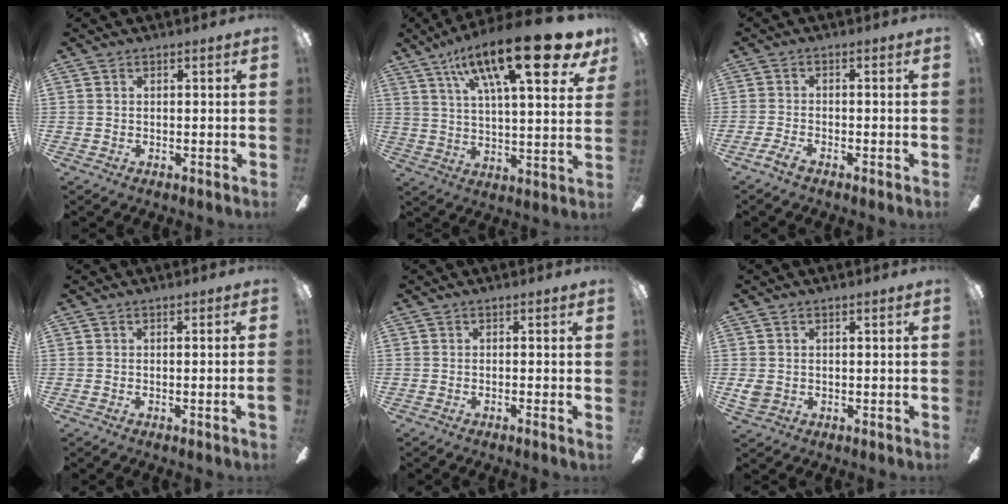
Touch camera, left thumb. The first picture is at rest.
{"total": 23.7, "force": [13.5, 6.8, 18.2], "torque": [-0.281, -0.065, 0.209]}
{"total": 3.1, "force": [-2.0, 0.5, 2.3], "torque": [-0.041, 0.006, -0.036]}
{"total": 1.8, "force": [-0.4, -0.4, 1.7], "torque": [-0.027, -0.004, -0.008]}
{"total": 1.6, "force": [-0.5, -0.2, 1.5], "torque": [-0.024, -0.002, -0.010]}
{"total": 3.0, "force": [0.0, 2.1, 2.1], "torque": [-0.038, 0.000, -0.002]}